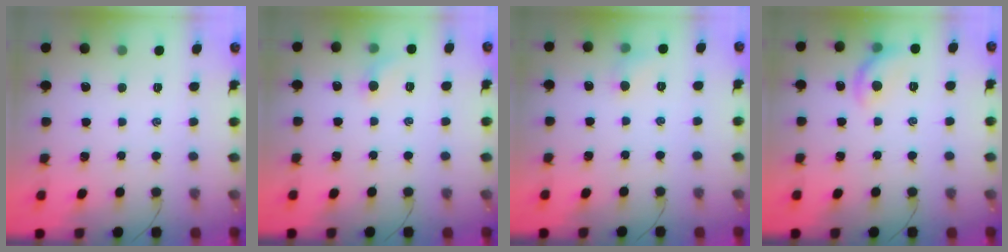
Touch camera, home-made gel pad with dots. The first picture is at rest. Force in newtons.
{"total": 4.3, "press": 4.0, "slide": 1.4}
{"total": 4.5, "press": 4.3, "slide": 1.4}
{"total": 8.8, "press": 8.7, "slide": 0.4}